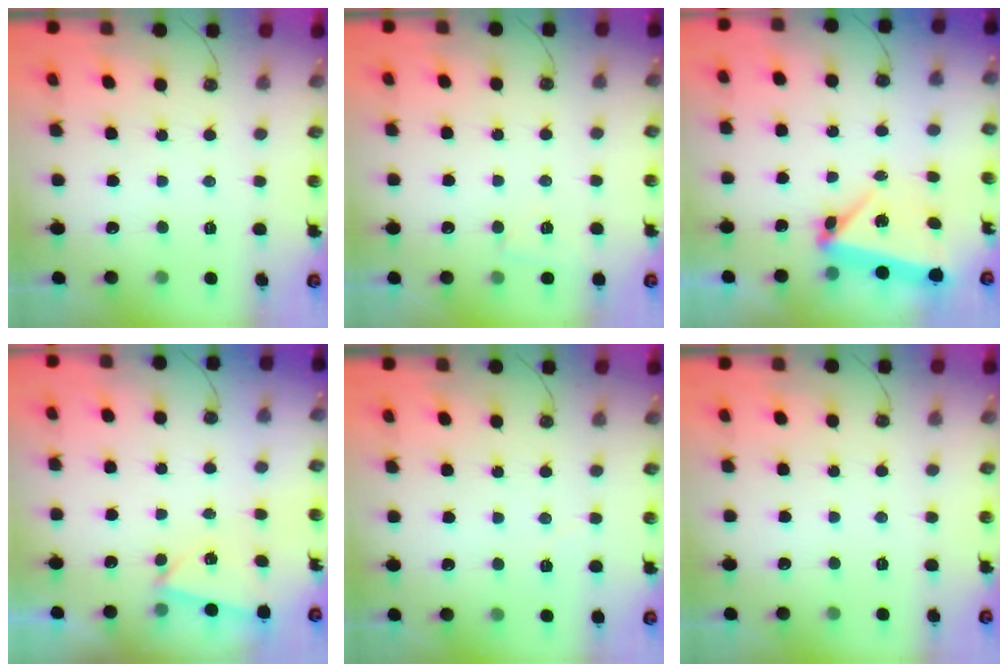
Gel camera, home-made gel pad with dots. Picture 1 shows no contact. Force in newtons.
{"total": 3.6, "press": 2.9, "slide": 2.1}
{"total": 6.1, "press": 4.5, "slide": 4.0}
{"total": 3.0, "press": 2.4, "slide": 1.7}
{"total": 3.0, "press": 3.0, "slide": 0.3}
{"total": 0.0}